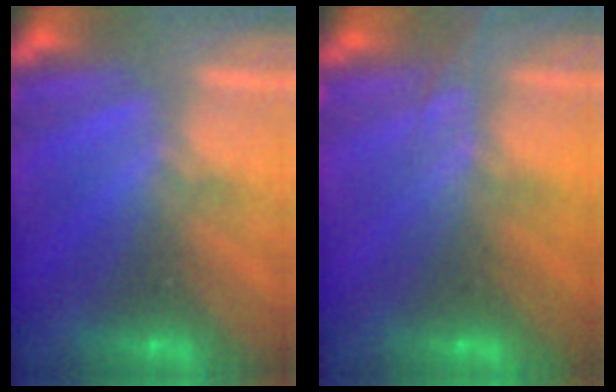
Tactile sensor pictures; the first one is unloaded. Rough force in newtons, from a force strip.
{"total": 2.6}